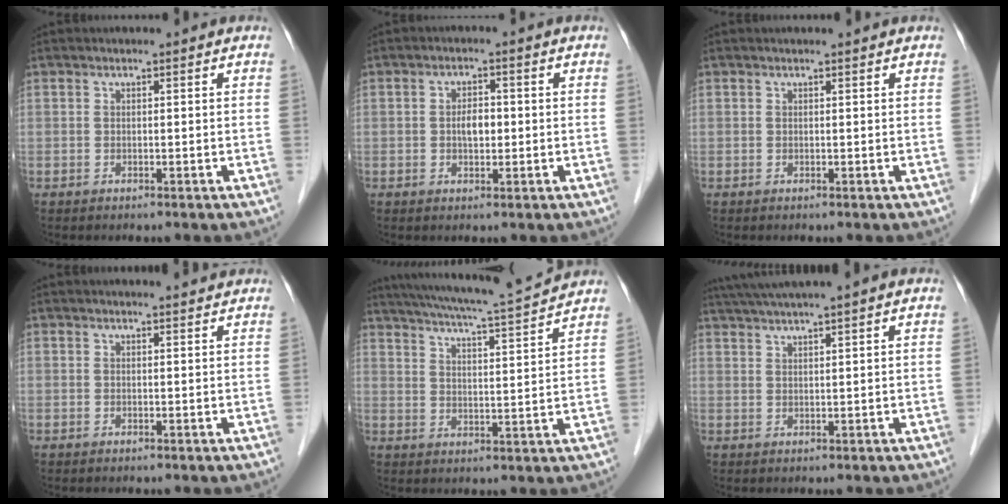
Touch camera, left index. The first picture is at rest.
{"total": 2.9, "force": [-0.1, 1.6, 2.4], "torque": [-0.045, 0.006, -0.002]}
{"total": 1.0, "force": [0.9, 0.0, 0.3], "torque": [-0.010, 0.004, 0.011]}
{"total": 2.5, "force": [2.4, 0.0, 0.5], "torque": [-0.011, 0.003, 0.026]}
{"total": 14.4, "force": [13.2, -0.8, 5.7], "torque": [-0.107, -0.006, 0.190]}
{"total": 8.9, "force": [7.5, -0.9, 4.8], "torque": [-0.083, 0.037, 0.110]}